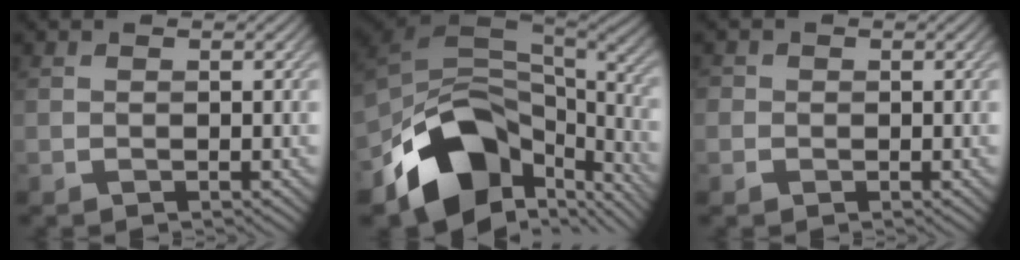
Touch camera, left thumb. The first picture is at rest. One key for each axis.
{"total": 14.7, "fx": -7.4, "fy": 9.1, "fz": 8.9, "tx": -0.175, "ty": -0.020, "tz": -0.117}
{"total": 1.3, "fx": -0.2, "fy": 1.3, "fz": 0.0, "tx": 0.012, "ty": 0.006, "tz": -0.017}